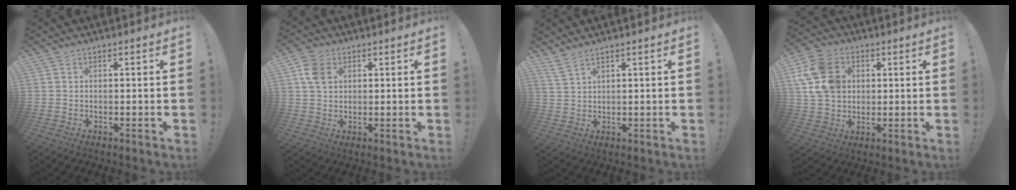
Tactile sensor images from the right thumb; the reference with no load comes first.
{"total": 6.8, "force": [2.3, 5.0, 4.1], "torque": [-0.067, 0.004, 0.044]}
{"total": 3.8, "force": [3.1, 0.4, 2.2], "torque": [-0.048, -0.011, 0.057]}
{"total": 14.4, "force": [3.6, 11.4, 8.0], "torque": [-0.139, -0.006, 0.075]}